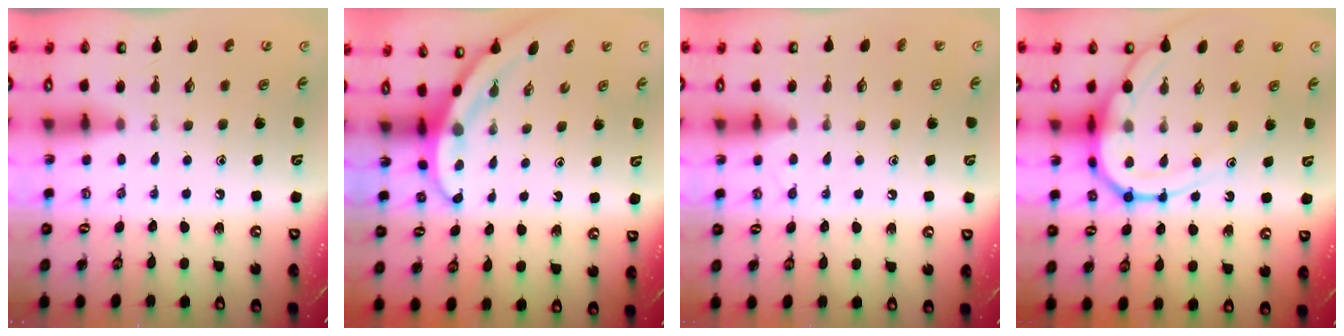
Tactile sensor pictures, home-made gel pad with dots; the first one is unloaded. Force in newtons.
{"total": 3.0, "press": 3.0, "slide": 0.1}
{"total": 6.1, "press": 6.1, "slide": 0.6}
{"total": 13.8, "press": 13.7, "slide": 1.3}